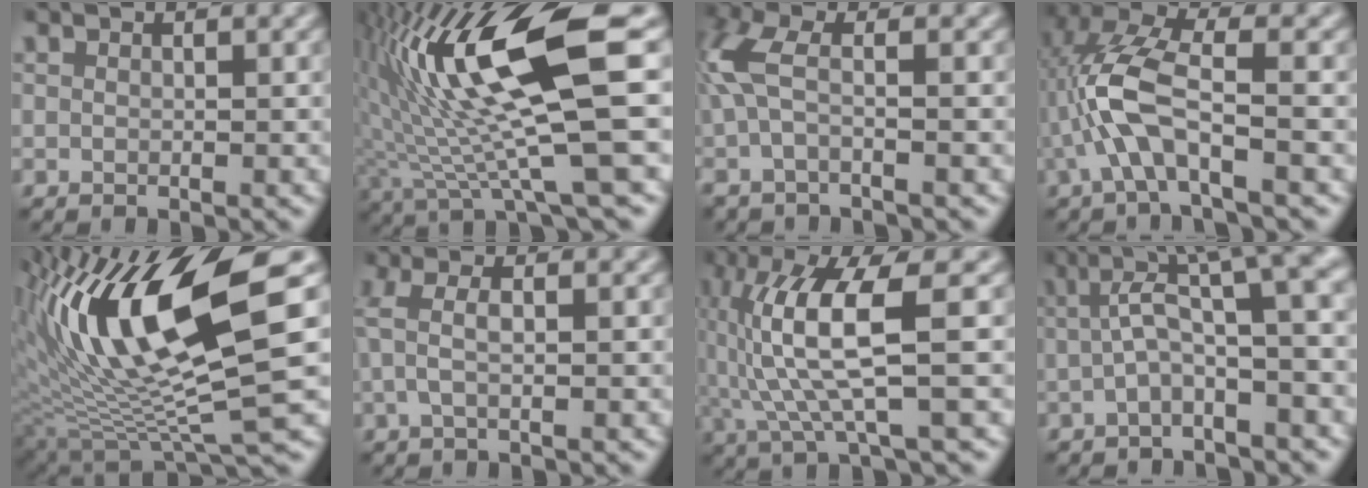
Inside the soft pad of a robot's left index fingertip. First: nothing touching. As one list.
[{"total": 14.0, "force": [2.9, 2.6, 13.4], "torque": [-0.229, 0.004, 0.058]}, {"total": 4.3, "force": [-0.2, 1.4, 4.1], "torque": [-0.109, 0.005, -0.014]}, {"total": 5.8, "force": [-1.7, 1.7, 5.3], "torque": [-0.121, 0.014, -0.038]}, {"total": 14.4, "force": [3.6, 3.9, 13.4], "torque": [-0.259, 0.002, 0.074]}, {"total": 2.4, "force": [0.1, 0.6, 2.3], "torque": [-0.053, 0.004, 0.001]}, {"total": 8.5, "force": [0.5, 1.8, 8.3], "torque": [-0.179, 0.000, 0.017]}, {"total": 7.5, "force": [1.6, 2.0, 7.0], "torque": [-0.110, 0.024, 0.013]}]